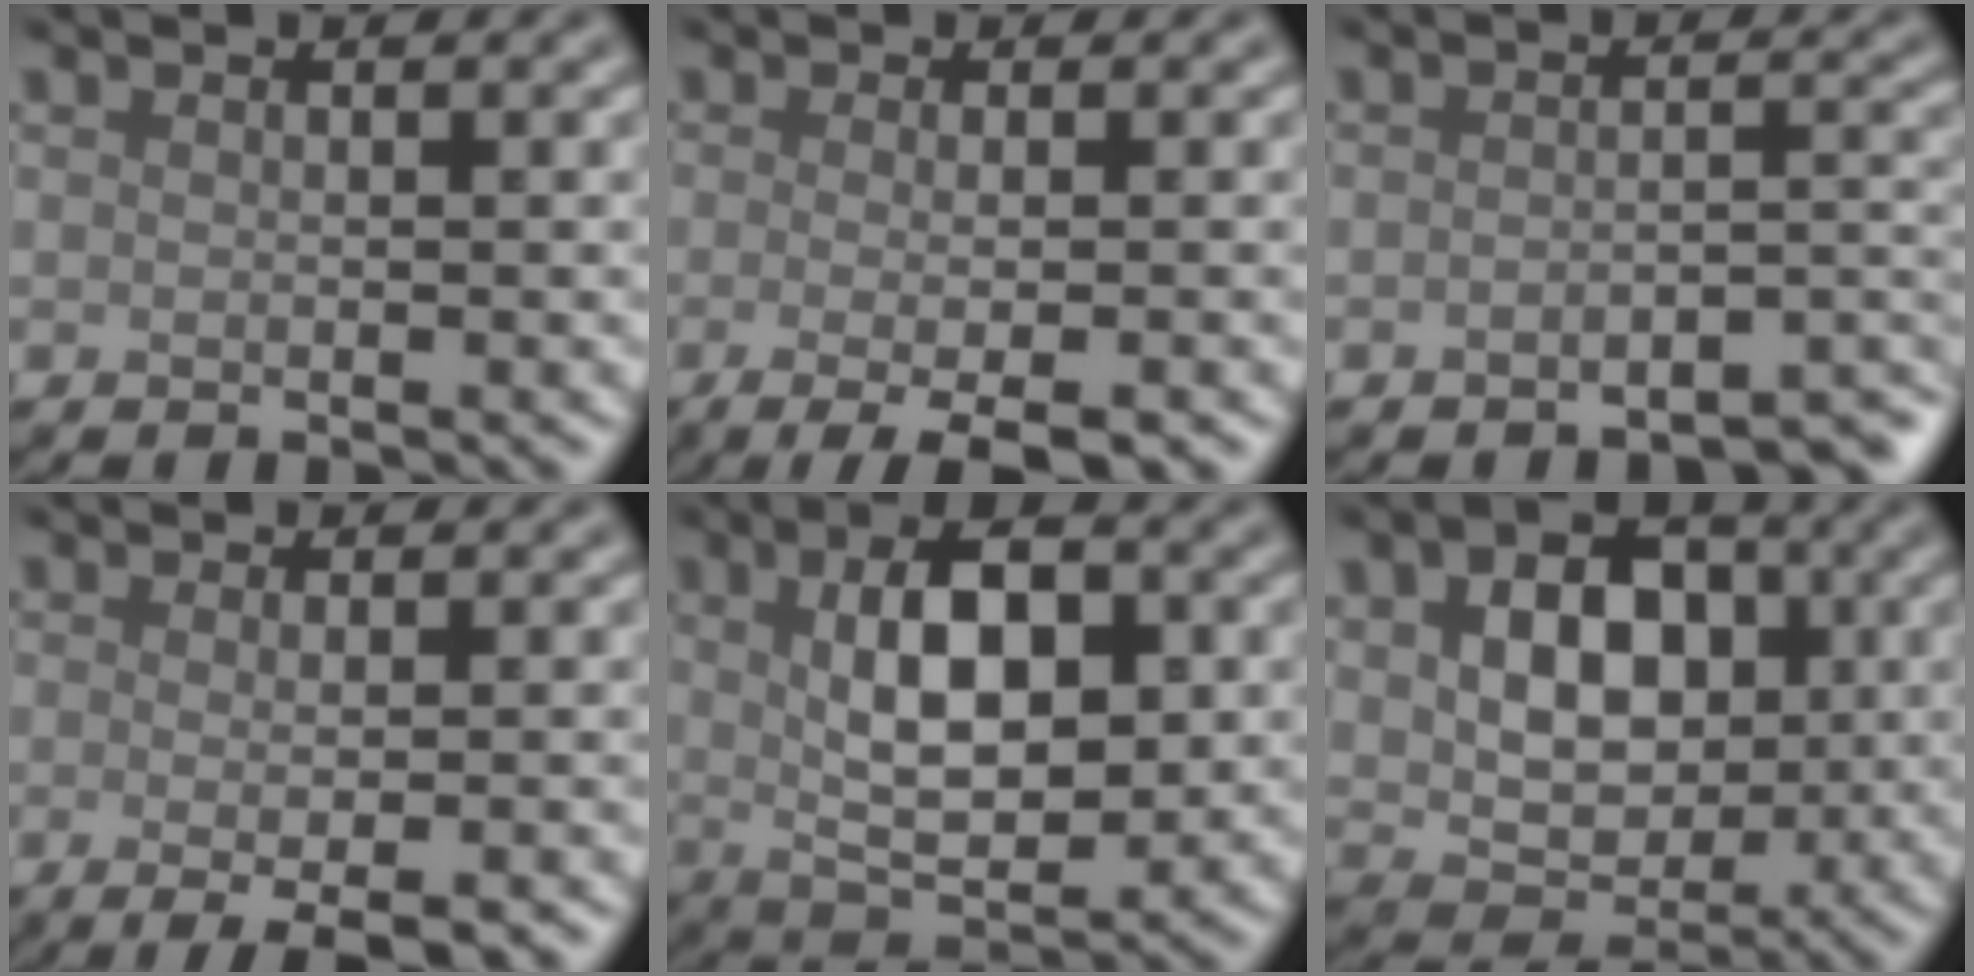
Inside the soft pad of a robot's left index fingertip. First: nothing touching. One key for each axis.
{"total": 5.1, "fx": -1.8, "fy": 1.4, "fz": 4.6, "tx": -0.060, "ty": -0.007, "tz": -0.029}
{"total": 3.7, "fx": -3.1, "fy": 0.9, "fz": 1.8, "tx": -0.024, "ty": 0.002, "tz": -0.043}
{"total": 3.9, "fx": -1.0, "fy": 0.8, "fz": 3.7, "tx": -0.052, "ty": -0.007, "tz": -0.017}
{"total": 8.5, "fx": 1.3, "fy": 3.9, "fz": 7.4, "tx": -0.121, "ty": 0.009, "tz": 0.016}
{"total": 8.2, "fx": 1.1, "fy": 5.8, "fz": 5.7, "tx": -0.104, "ty": -0.003, "tz": 0.015}